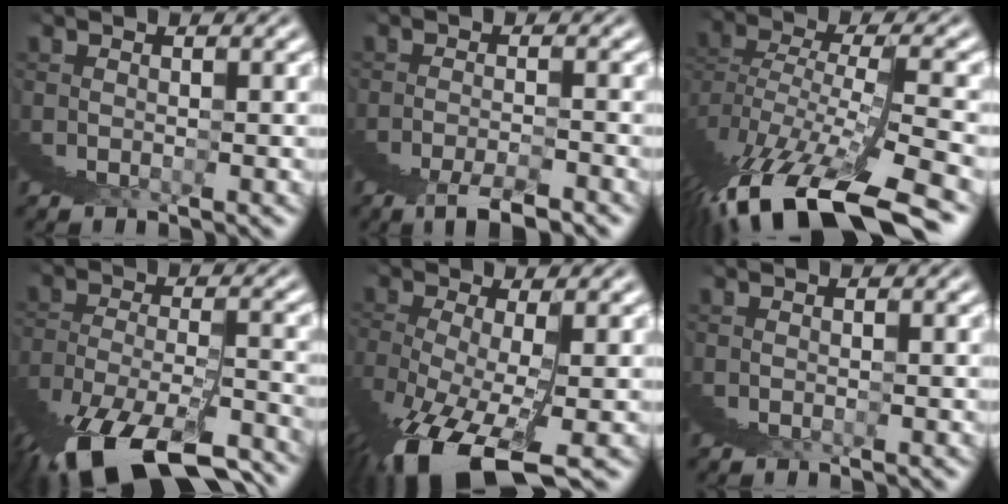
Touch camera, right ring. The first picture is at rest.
{"total": 1.4, "force": [0.2, -1.4, 0.4], "torque": [0.010, 0.034, -0.016]}
{"total": 5.4, "force": [-1.8, 0.9, 5.0], "torque": [-0.106, 0.003, -0.024]}
{"total": 8.1, "force": [-5.3, 3.0, 5.4], "torque": [-0.100, -0.020, -0.071]}
{"total": 5.1, "force": [-2.9, 1.2, 4.0], "torque": [-0.083, -0.019, -0.031]}
{"total": 0.0}